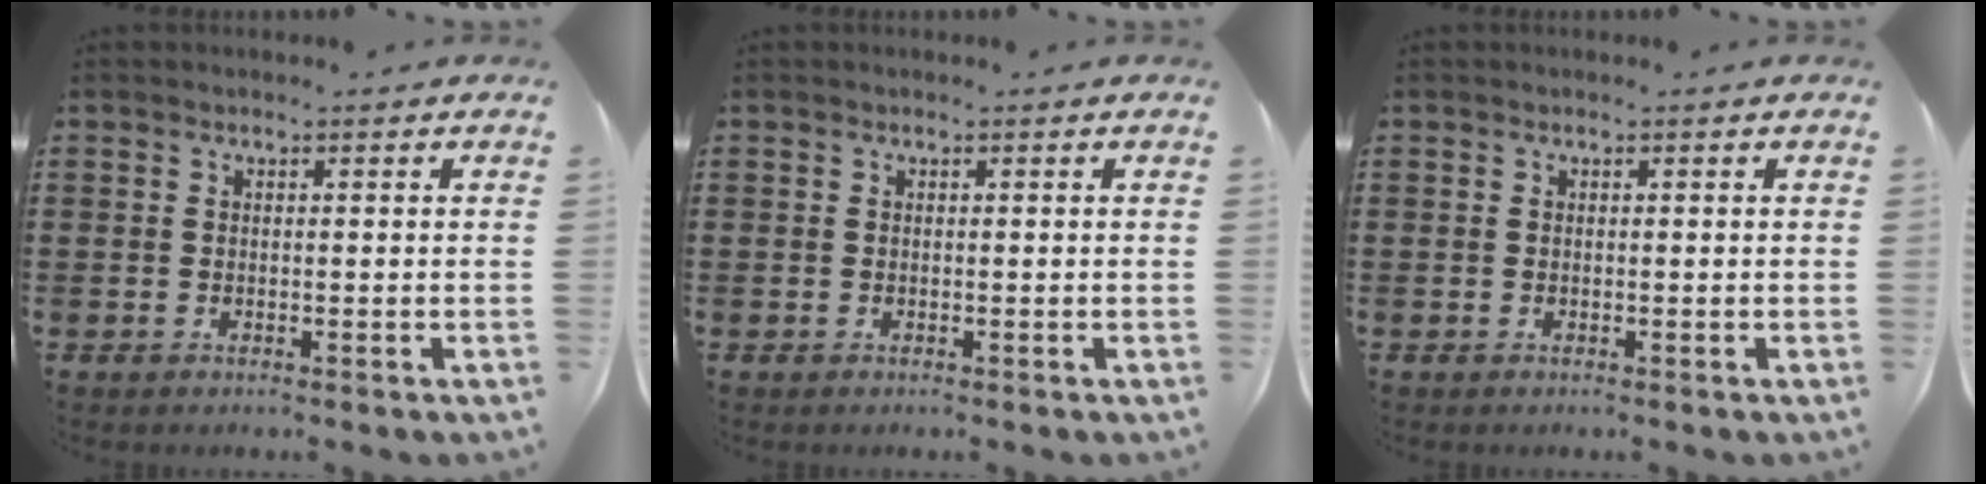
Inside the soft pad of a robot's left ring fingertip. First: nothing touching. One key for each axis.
{"total": 0.0}
{"total": 0.0}